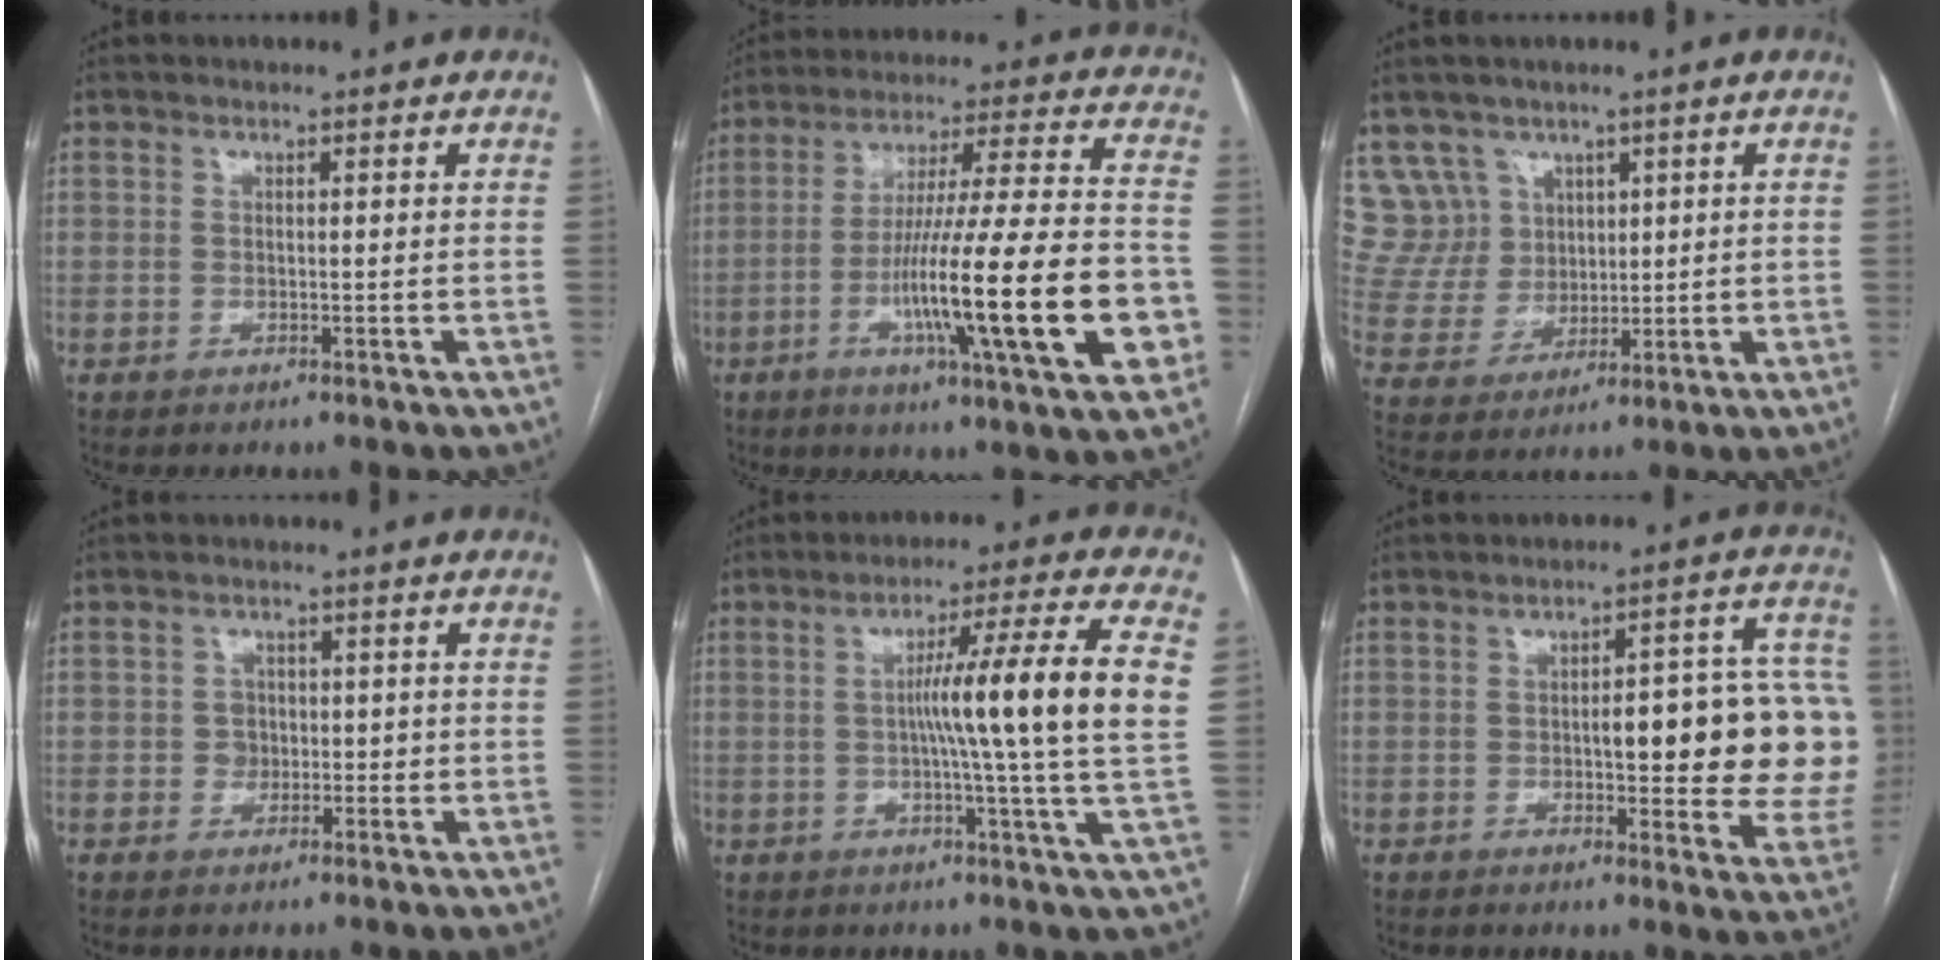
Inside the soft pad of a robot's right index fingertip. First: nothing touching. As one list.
[{"total": 23.5, "force": [-6.5, 0.9, 22.6], "torque": [-0.340, -0.015, -0.105]}, {"total": 8.2, "force": [4.8, 6.7, -0.1], "torque": [-0.004, 0.032, 0.107]}, {"total": 2.6, "force": [-0.3, 2.4, 0.9], "torque": [-0.006, 0.010, -0.002]}, {"total": 14.0, "force": [1.4, -2.2, 13.7], "torque": [-0.210, 0.000, 0.013]}, {"total": 18.2, "force": [-0.1, 5.2, 17.4], "torque": [-0.153, 0.033, 0.006]}]